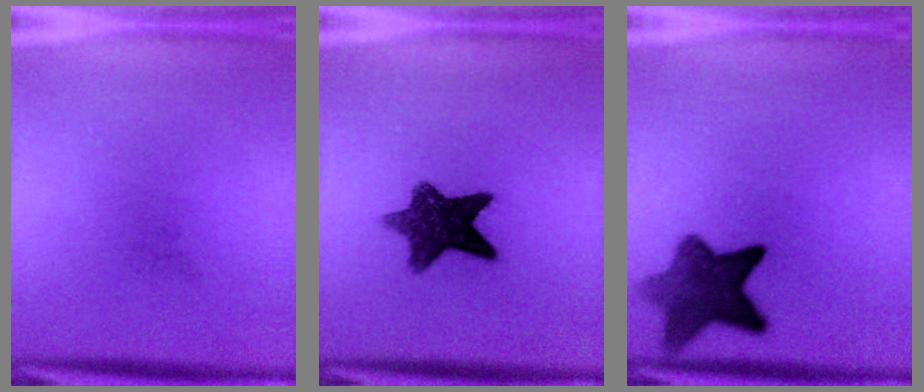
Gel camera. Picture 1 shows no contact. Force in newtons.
{"total": 9.9}
{"total": 9.0}